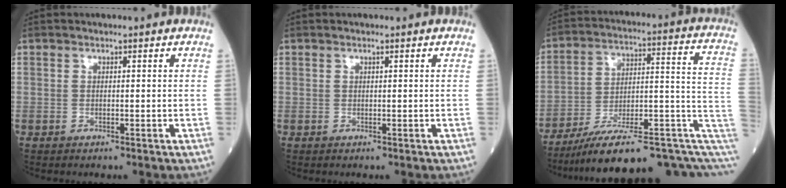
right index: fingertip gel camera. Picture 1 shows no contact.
{"total": 0.0}
{"total": 22.6, "force": [-11.7, 6.1, 18.3], "torque": [-0.200, 0.062, -0.168]}